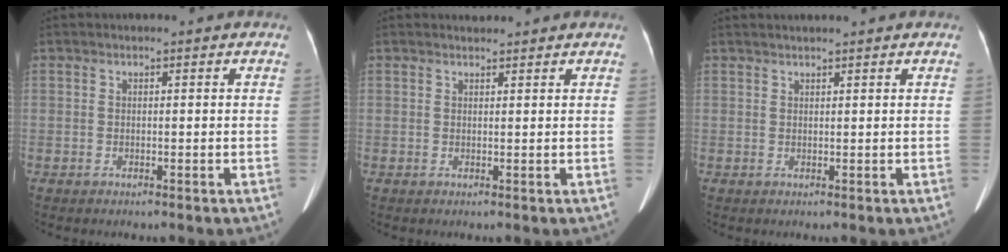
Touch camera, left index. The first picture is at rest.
{"total": 1.2, "force": [1.2, 0.1, 0.0], "torque": [-0.010, 0.008, 0.024]}
{"total": 2.7, "force": [2.5, 0.0, 1.1], "torque": [-0.011, 0.024, 0.042]}